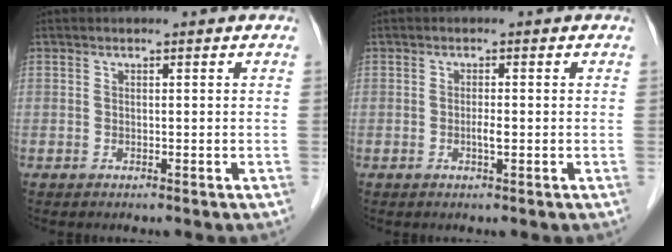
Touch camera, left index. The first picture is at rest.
{"total": 1.2, "force": [-0.3, 0.1, 1.2], "torque": [-0.025, -0.002, -0.005]}